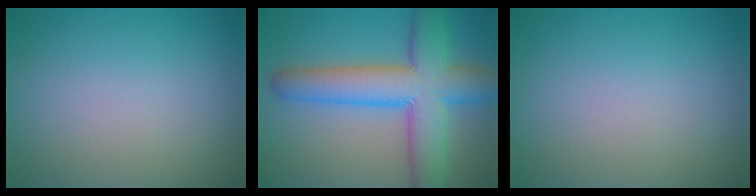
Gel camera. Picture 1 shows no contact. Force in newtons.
{"total": 9.2, "press": 9.2, "slide": 0.3}
{"total": 0.0}